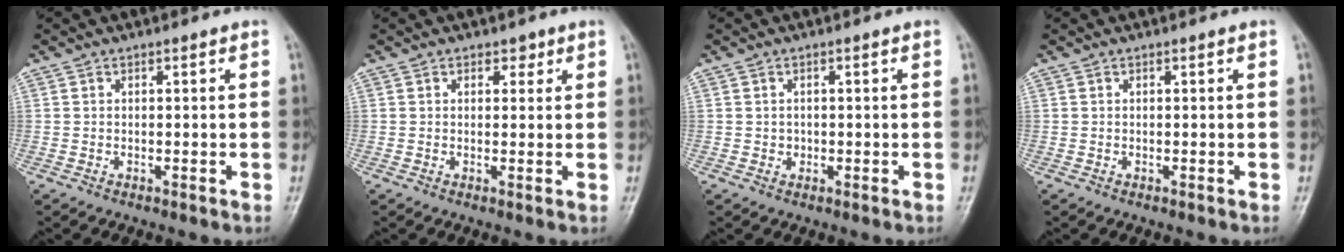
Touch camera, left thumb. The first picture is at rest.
{"total": 2.0, "force": [1.0, 1.5, 0.9], "torque": [0.005, -0.001, 0.009]}
{"total": 1.3, "force": [-0.1, 1.2, 0.3], "torque": [0.003, 0.004, -0.001]}
{"total": 0.0}